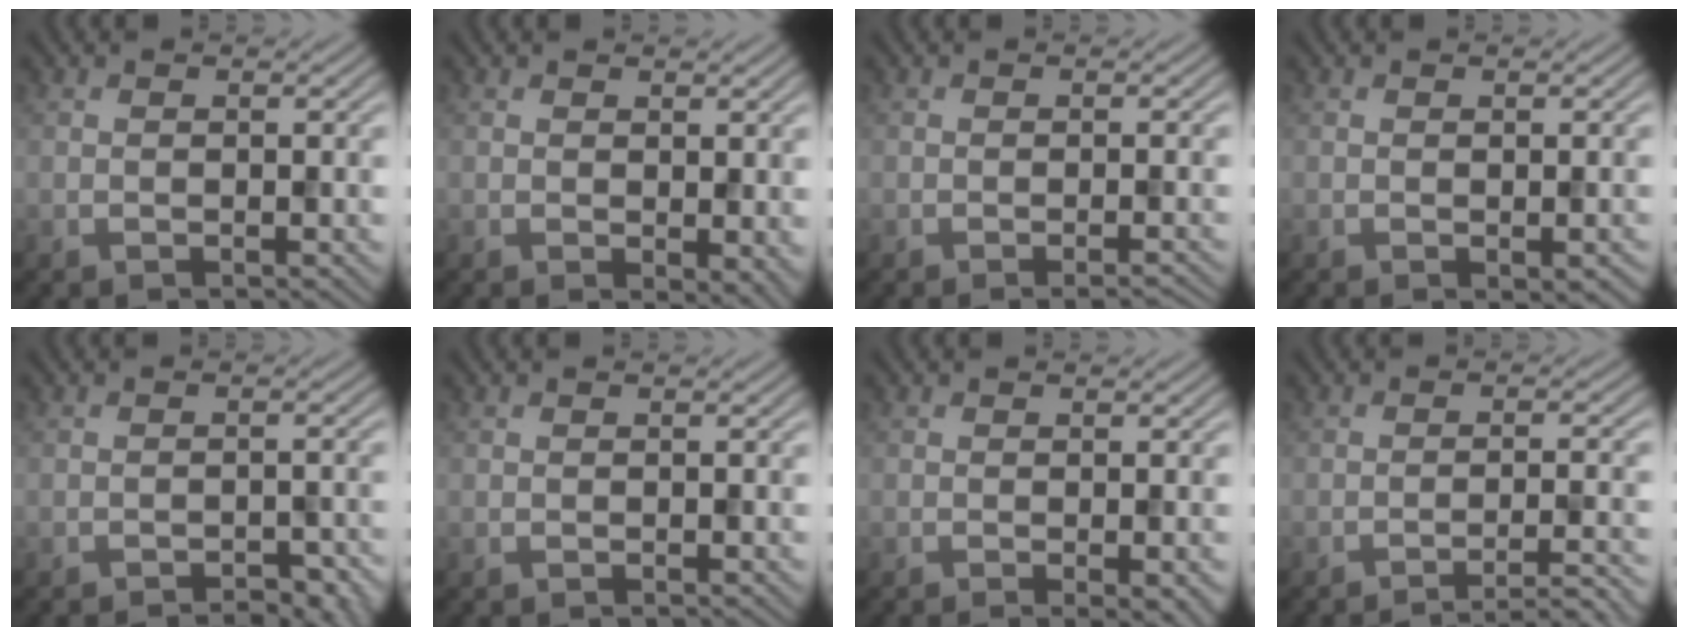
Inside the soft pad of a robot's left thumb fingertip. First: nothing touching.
{"total": 2.7, "force": [-0.1, 1.3, 2.3], "torque": [-0.030, -0.007, 0.002]}
{"total": 1.7, "force": [-0.9, 0.4, 1.4], "torque": [-0.012, 0.003, -0.020]}
{"total": 2.0, "force": [-0.8, 0.5, 1.7], "torque": [-0.028, -0.005, -0.009]}
{"total": 4.5, "force": [-3.7, 1.3, 2.3], "torque": [-0.033, 0.011, -0.038]}
{"total": 0.0}
{"total": 3.1, "force": [-1.1, 0.7, 2.8], "torque": [-0.037, -0.001, -0.016]}
{"total": 4.6, "force": [-3.5, 0.4, 2.9], "torque": [-0.042, 0.017, -0.068]}